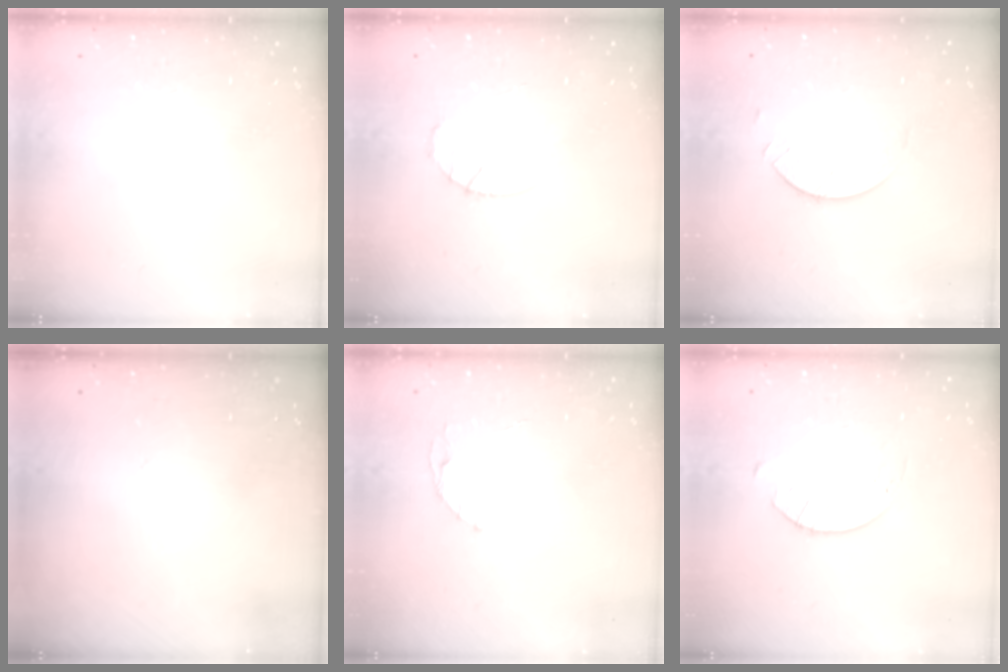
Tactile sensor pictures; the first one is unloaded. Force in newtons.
{"total": 3.5, "press": 3.4, "slide": 0.5}
{"total": 2.6, "press": 2.6, "slide": 0.3}
{"total": 0.0}
{"total": 3.9, "press": 3.9, "slide": 0.5}
{"total": 2.1, "press": 2.0, "slide": 0.3}